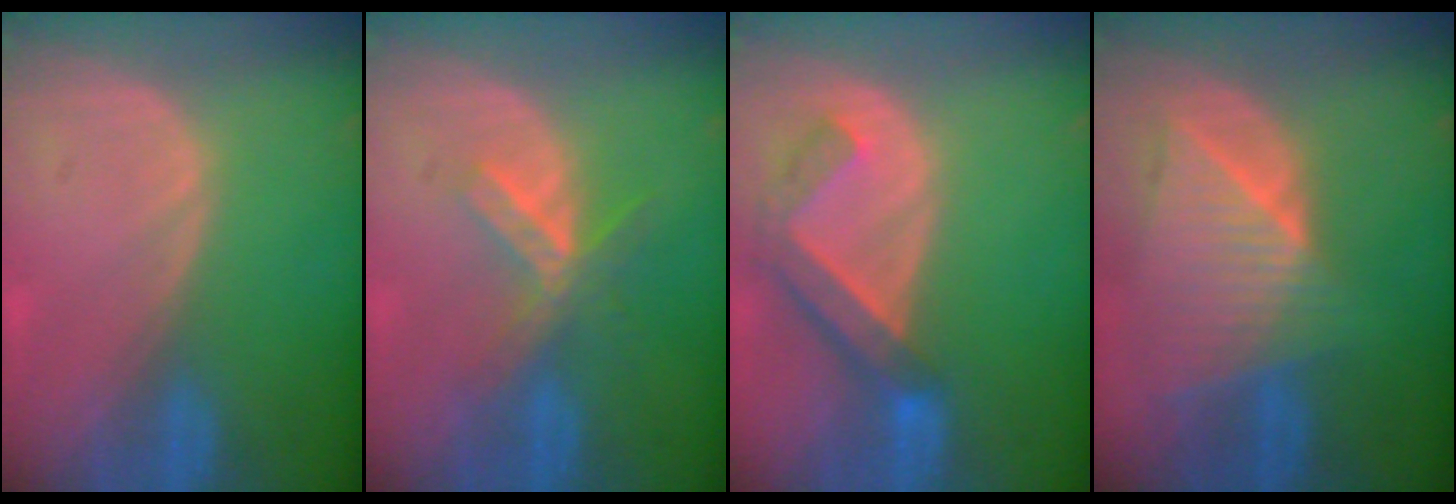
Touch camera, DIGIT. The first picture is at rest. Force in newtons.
{"total": 5.1, "press": 5.1, "slide": 0.3}
{"total": 6.3, "press": 5.9, "slide": 2.2}
{"total": 9.2, "press": 8.2, "slide": 4.2}